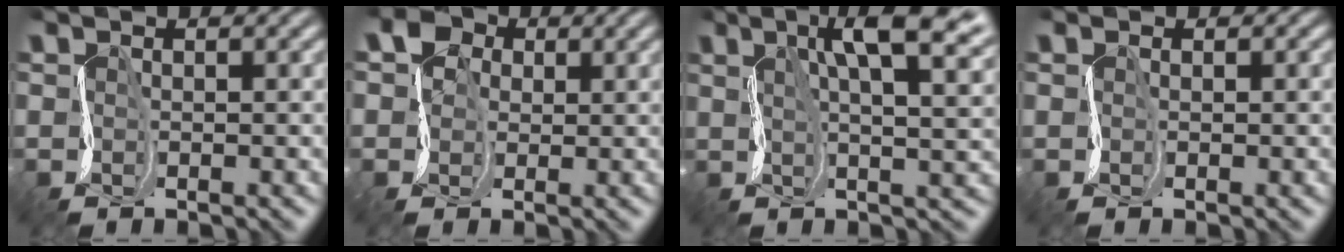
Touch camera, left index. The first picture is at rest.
{"total": 2.7, "force": [0.7, 2.6, -0.1], "torque": [0.001, 0.012, 0.003]}
{"total": 8.4, "force": [4.2, 2.8, 6.7], "torque": [-0.089, 0.018, 0.062]}
{"total": 1.0, "force": [0.1, 0.8, -0.7], "torque": [0.020, 0.003, 0.001]}